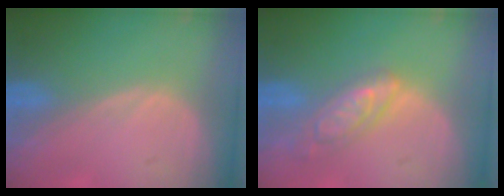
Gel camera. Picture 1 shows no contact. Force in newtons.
{"total": 6.2, "press": 5.5, "slide": 2.9}